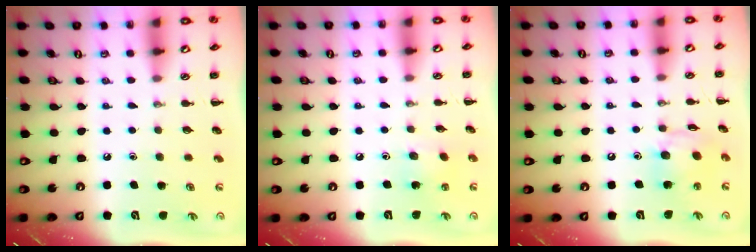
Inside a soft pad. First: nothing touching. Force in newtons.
{"total": 3.4, "press": 3.3, "slide": 1.0}
{"total": 10.2, "press": 10.2, "slide": 1.0}